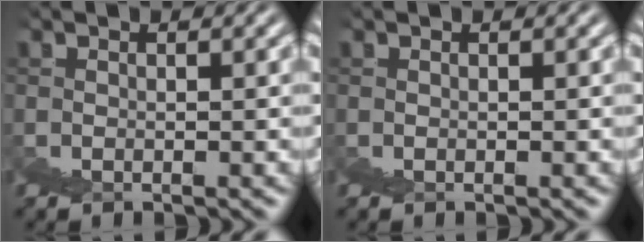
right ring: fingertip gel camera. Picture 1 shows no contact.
{"total": 0.0}